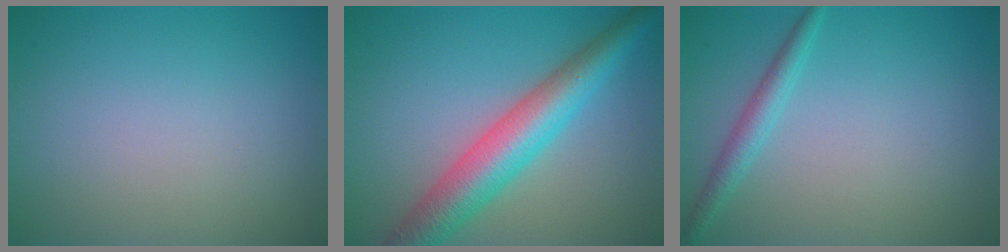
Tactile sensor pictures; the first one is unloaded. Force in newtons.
{"total": 6.9, "press": 6.9, "slide": 0.1}
{"total": 1.9, "press": 1.9, "slide": 0.1}